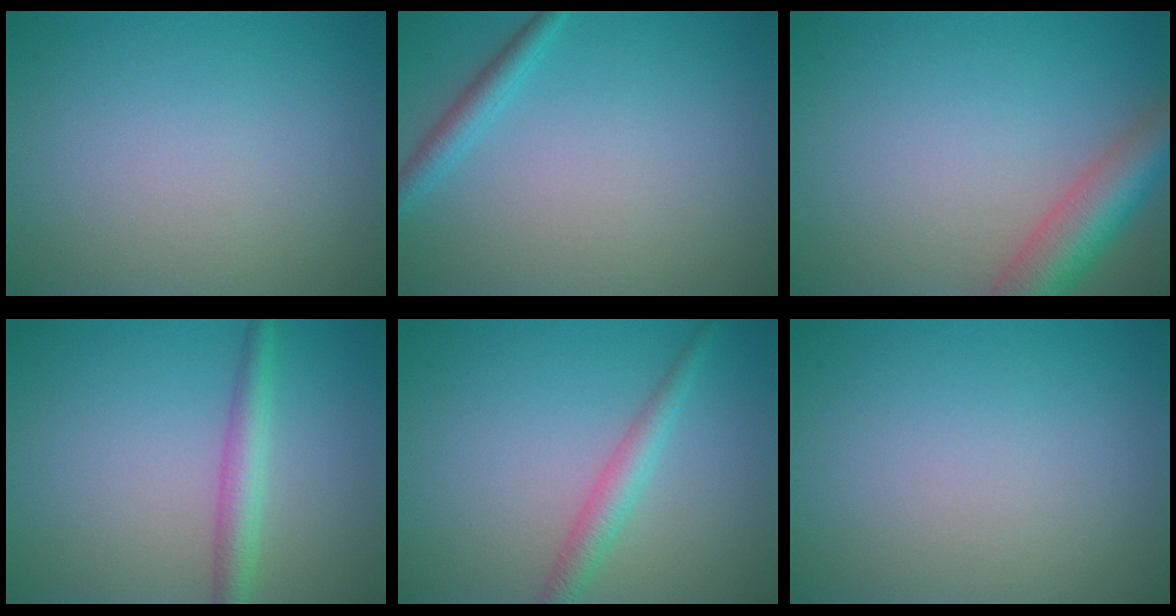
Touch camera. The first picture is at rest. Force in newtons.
{"total": 1.9, "press": 1.9, "slide": 0.0}
{"total": 5.9, "press": 5.8, "slide": 0.3}
{"total": 2.7, "press": 2.7, "slide": 0.1}
{"total": 2.5, "press": 2.5, "slide": 0.1}
{"total": 0.0}